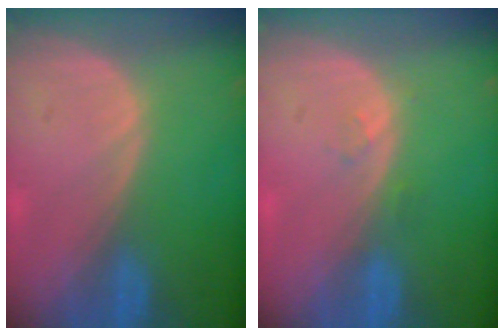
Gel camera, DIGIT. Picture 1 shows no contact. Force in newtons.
{"total": 1.1, "press": 1.0, "slide": 0.1}